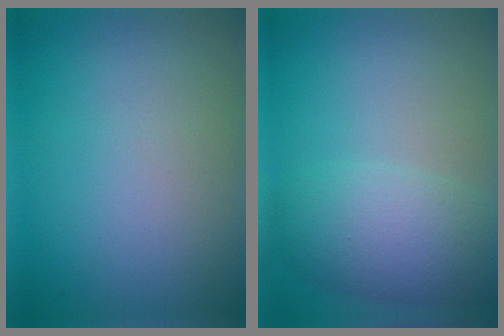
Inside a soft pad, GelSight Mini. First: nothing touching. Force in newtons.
{"total": 5.0, "press": 5.0, "slide": 0.4}